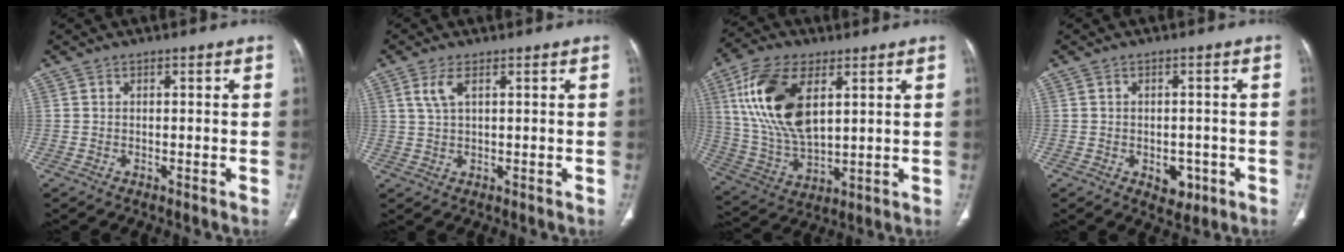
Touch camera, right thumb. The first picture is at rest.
{"total": 3.6, "force": [1.6, 1.4, 2.9], "torque": [-0.072, 0.005, 0.038]}
{"total": 18.2, "force": [5.9, 9.3, 14.5], "torque": [-0.283, -0.016, 0.119]}
{"total": 4.4, "force": [-1.6, 3.1, 2.8], "torque": [-0.017, 0.004, -0.012]}